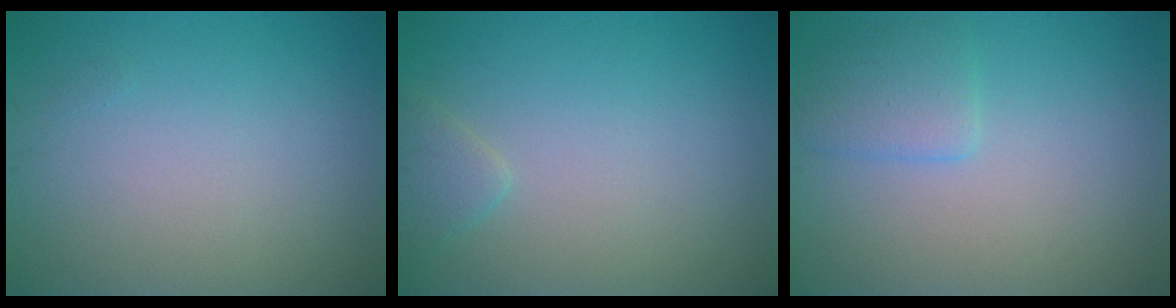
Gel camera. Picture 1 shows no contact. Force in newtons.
{"total": 1.4, "press": 1.4, "slide": 0.1}
{"total": 2.3, "press": 2.3, "slide": 0.1}